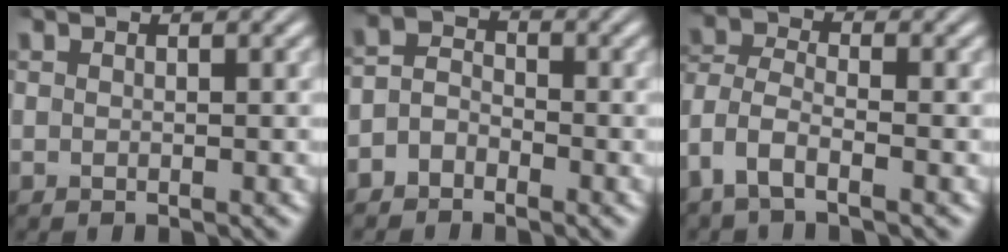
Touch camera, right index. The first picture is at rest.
{"total": 3.3, "force": [-1.8, 2.7, 0.9], "torque": [-0.015, -0.004, -0.038]}
{"total": 4.5, "force": [-1.5, 3.5, 2.3], "torque": [-0.080, -0.018, -0.027]}